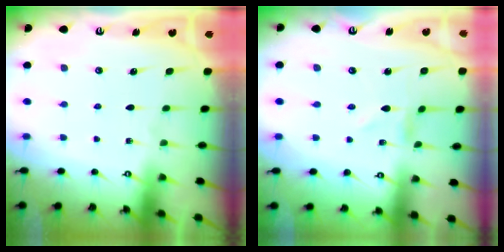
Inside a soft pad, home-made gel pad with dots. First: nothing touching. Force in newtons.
{"total": 1.2, "press": 1.2, "slide": 0.1}